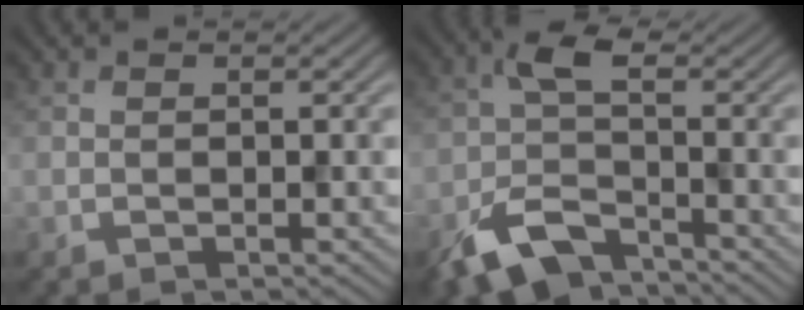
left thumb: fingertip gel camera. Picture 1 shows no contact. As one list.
[{"total": 7.6, "force": [-4.7, 3.4, 4.9], "torque": [-0.098, -0.003, -0.099]}]